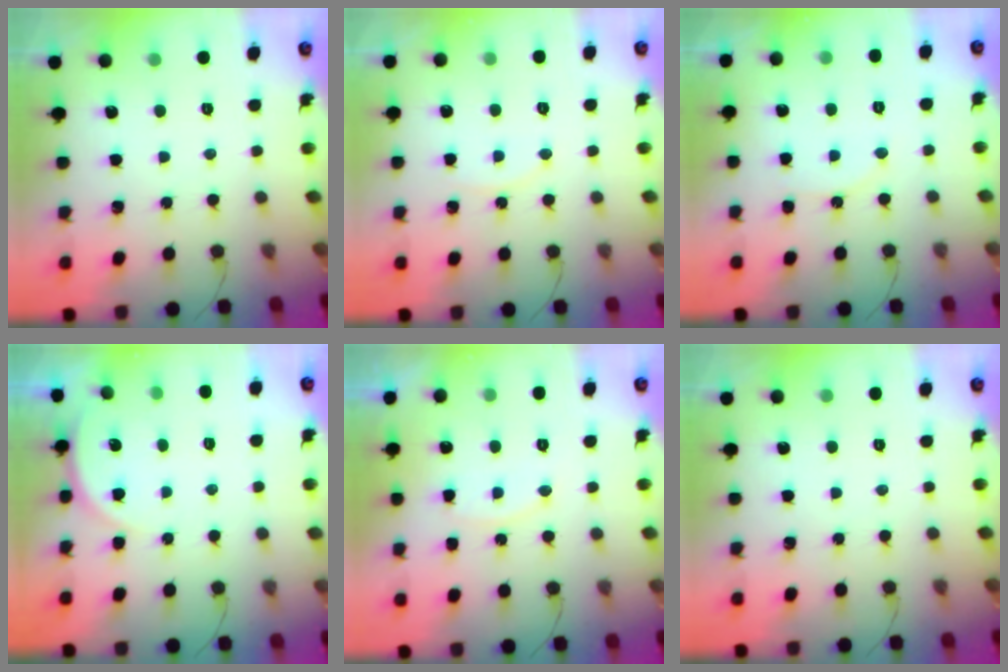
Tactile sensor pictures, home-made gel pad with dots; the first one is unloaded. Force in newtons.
{"total": 5.4, "press": 5.4, "slide": 0.1}
{"total": 6.2, "press": 6.2, "slide": 0.7}
{"total": 4.8, "press": 4.8, "slide": 0.6}
{"total": 7.0, "press": 7.0, "slide": 0.2}
{"total": 0.0}